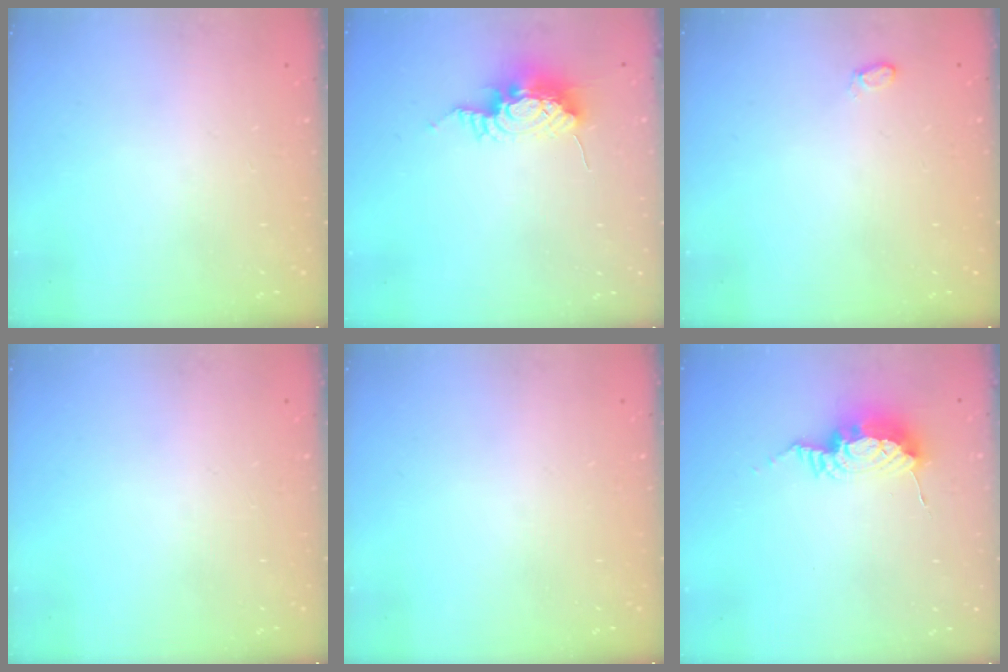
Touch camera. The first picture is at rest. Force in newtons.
{"total": 9.0, "press": 9.0, "slide": 0.8}
{"total": 3.9, "press": 3.7, "slide": 1.3}
{"total": 0.0}
{"total": 0.0}
{"total": 9.1, "press": 9.1, "slide": 1.1}